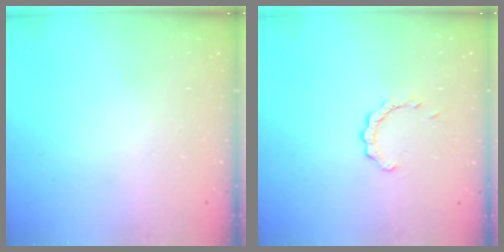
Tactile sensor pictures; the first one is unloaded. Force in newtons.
{"total": 2.2, "press": 2.2, "slide": 0.2}